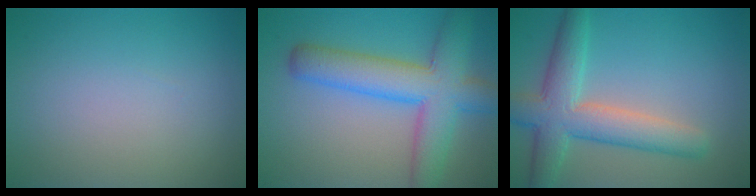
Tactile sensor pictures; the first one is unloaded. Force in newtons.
{"total": 8.0, "press": 8.0, "slide": 0.4}
{"total": 6.5, "press": 6.5, "slide": 0.3}